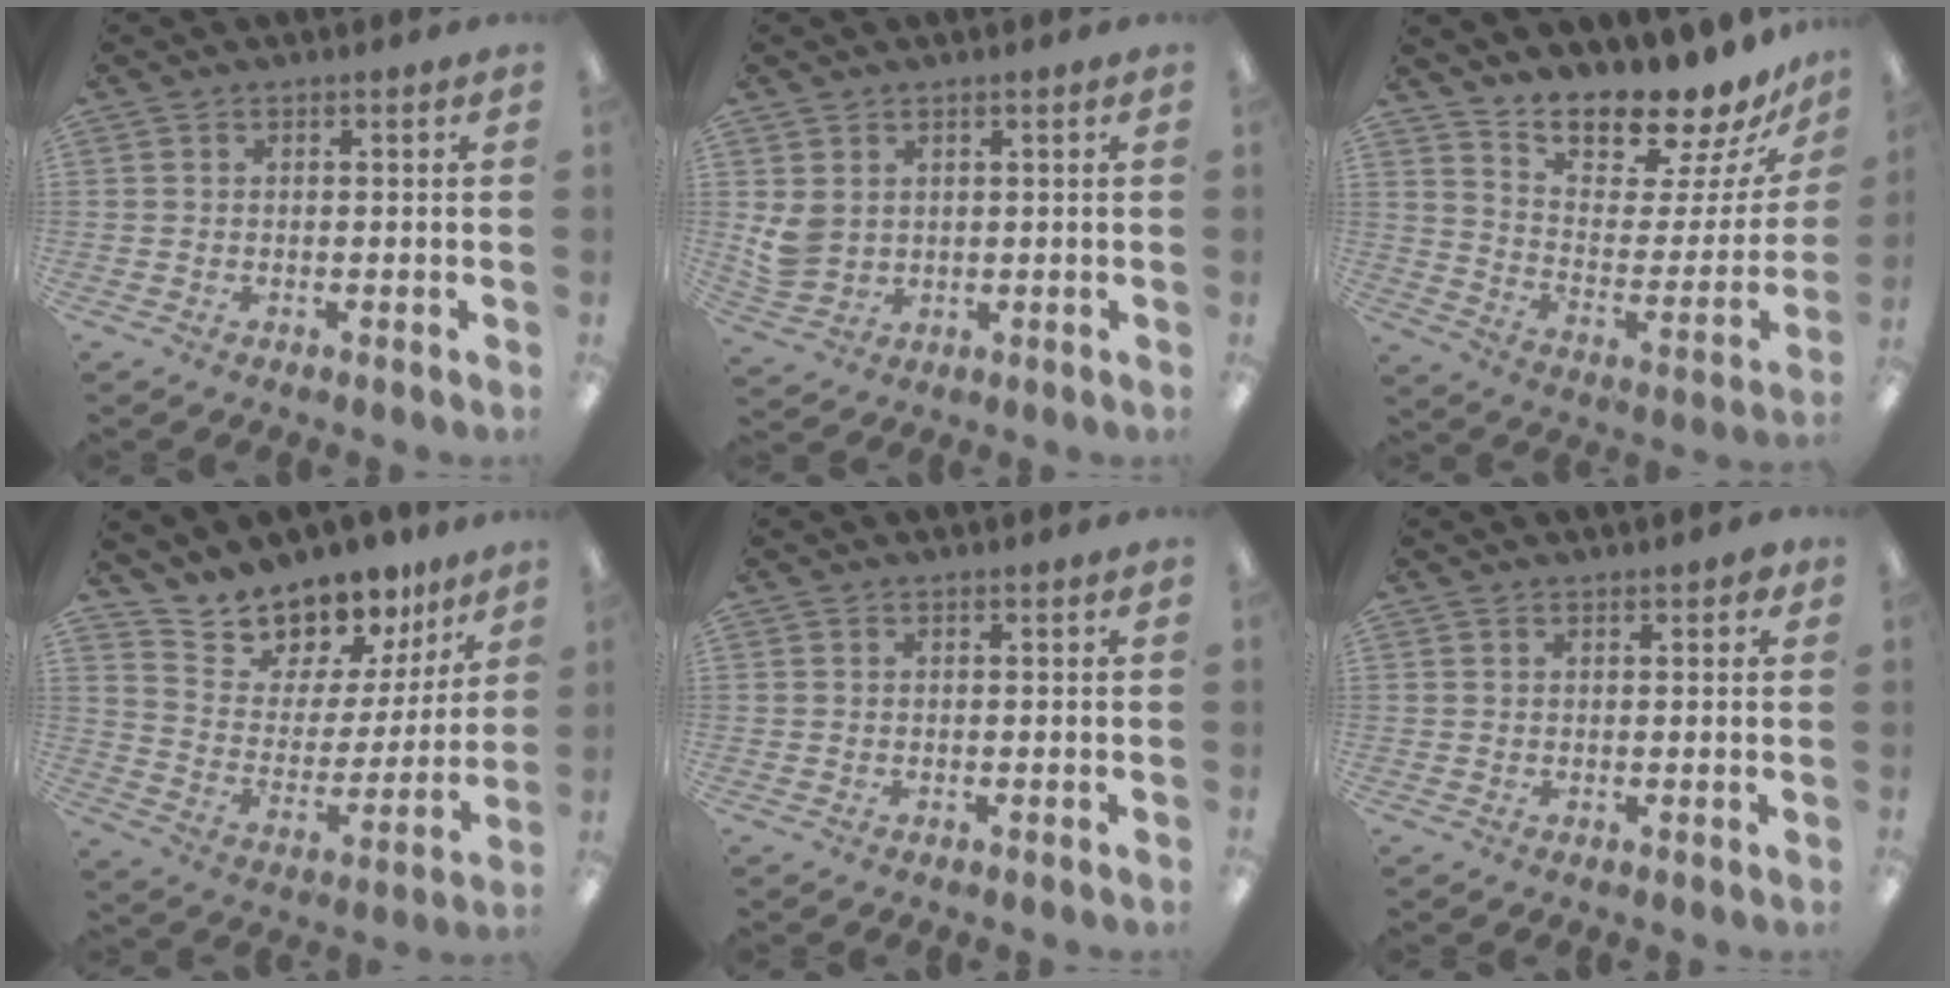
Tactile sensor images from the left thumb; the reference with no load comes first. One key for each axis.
{"total": 5.0, "fx": 1.9, "fy": 3.9, "fz": 2.5, "tx": -0.059, "ty": 0.000, "tz": 0.041}
{"total": 14.8, "fx": 14.0, "fy": 3.2, "fz": 3.8, "tx": -0.060, "ty": -0.133, "tz": 0.238}
{"total": 12.2, "fx": 11.5, "fy": 4.0, "fz": -0.6, "tx": -0.019, "ty": -0.124, "tz": 0.211}
{"total": 0.0}
{"total": 1.8, "fx": 1.1, "fy": 0.8, "fz": 1.1, "tx": -0.007, "ty": -0.003, "tz": 0.016}